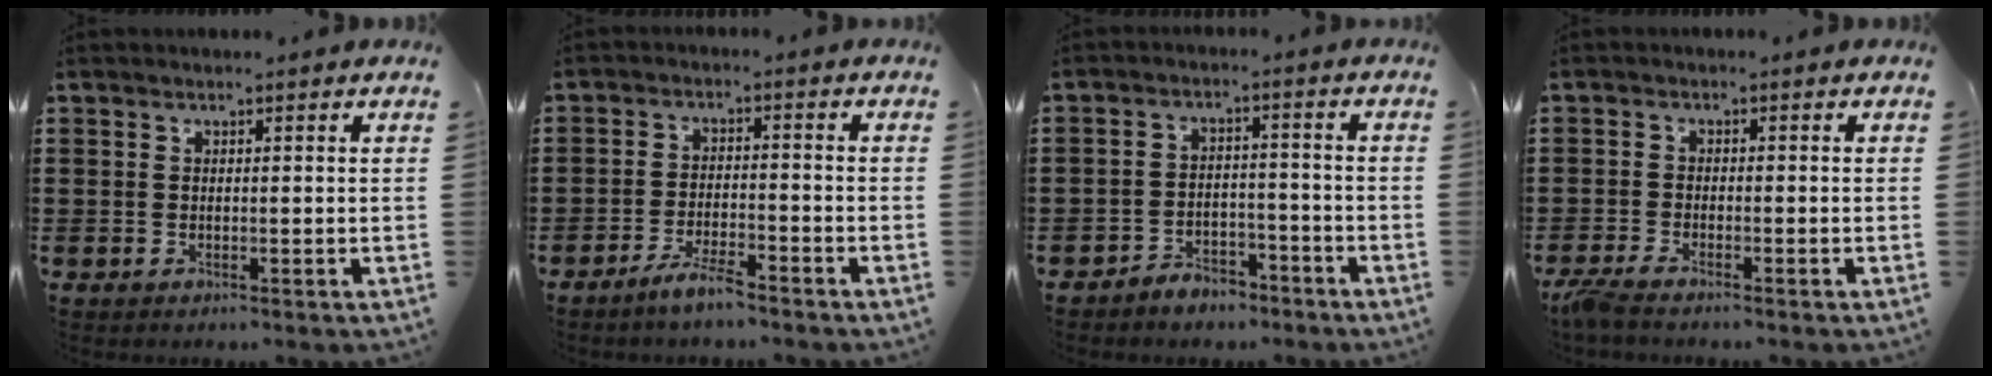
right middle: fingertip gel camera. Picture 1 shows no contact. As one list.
[{"total": 4.0, "force": [-3.3, 0.5, 2.1], "torque": [-0.049, 0.001, -0.066]}, {"total": 3.8, "force": [-3.7, 1.0, 0.2], "torque": [-0.008, 0.007, -0.077]}, {"total": 2.2, "force": [-1.9, 0.0, 1.1], "torque": [-0.040, -0.007, -0.043]}]